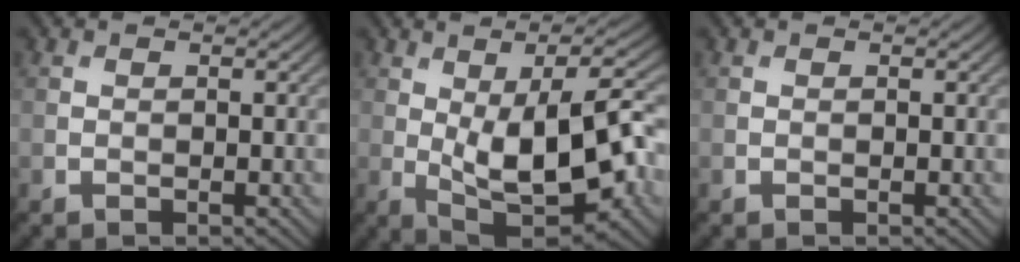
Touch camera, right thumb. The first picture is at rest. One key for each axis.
{"total": 14.3, "fx": -1.3, "fy": 6.1, "fz": 12.9, "tx": -0.206, "ty": -0.002, "tz": -0.010}
{"total": 0.0}